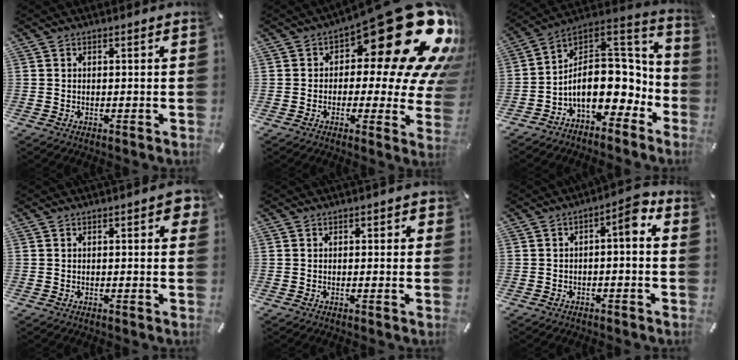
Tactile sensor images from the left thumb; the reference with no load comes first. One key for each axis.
{"total": 27.1, "fx": 11.9, "fy": 11.4, "fz": 21.5, "tx": -0.261, "ty": -0.093, "tz": 0.203}
{"total": 16.8, "fx": -2.4, "fy": 11.9, "fz": 11.5, "tx": -0.171, "ty": -0.022, "tz": -0.035}
{"total": 3.1, "fx": 0.4, "fy": 1.2, "fz": 2.8, "tx": -0.038, "ty": 0.004, "tz": 0.001}
{"total": 1.0, "fx": -0.1, "fy": 0.7, "fz": 0.8, "tx": -0.007, "ty": 0.001, "tz": -0.005}
{"total": 5.1, "fx": -0.1, "fy": 2.0, "fz": 4.7, "tx": -0.075, "ty": 0.005, "tz": -0.011}